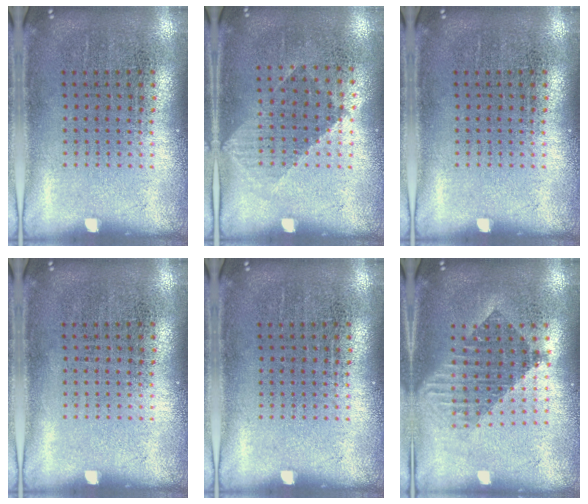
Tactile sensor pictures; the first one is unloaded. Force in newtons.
{"total": 1.0, "press": 0.8, "slide": 0.5}
{"total": 0.0}
{"total": 0.0}
{"total": 0.0}
{"total": 1.7, "press": 1.4, "slide": 1.0}